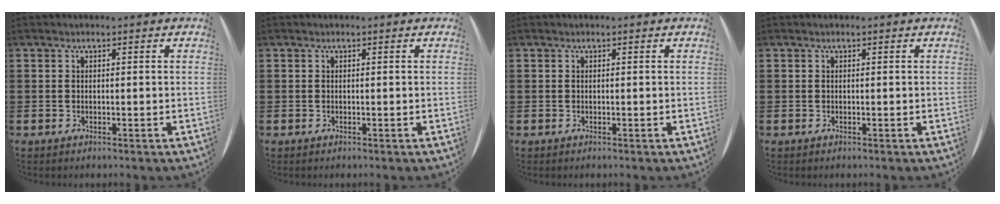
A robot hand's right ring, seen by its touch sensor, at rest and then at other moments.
{"total": 0.0}
{"total": 0.0}
{"total": 0.0}